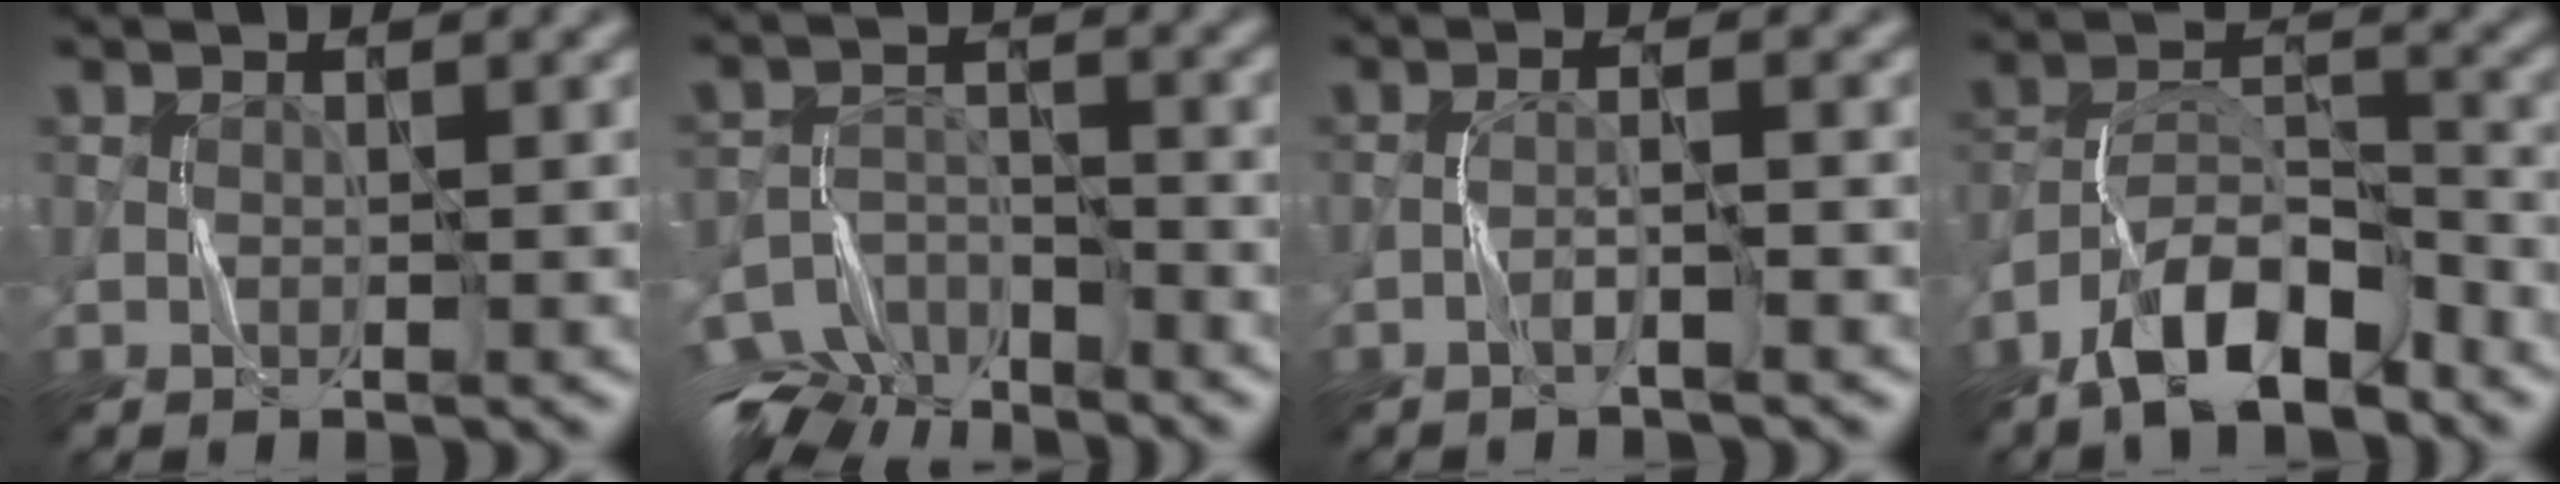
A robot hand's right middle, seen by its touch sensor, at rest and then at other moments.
{"total": 6.9, "force": [-5.7, 2.9, 2.6], "torque": [-0.040, -0.009, -0.103]}
{"total": 1.8, "force": [-1.1, 0.0, 1.4], "torque": [-0.028, 0.010, -0.026]}
{"total": 8.6, "force": [-6.0, 3.1, 5.2], "torque": [-0.088, 0.004, -0.118]}